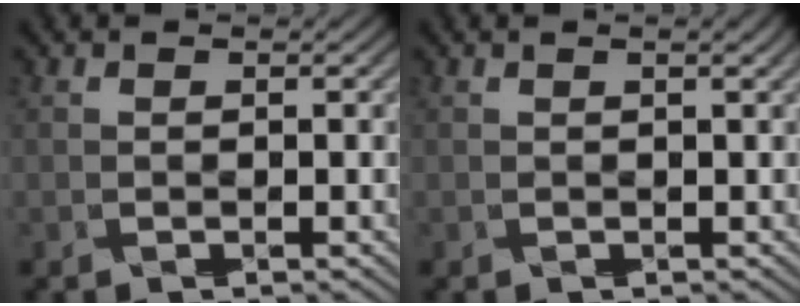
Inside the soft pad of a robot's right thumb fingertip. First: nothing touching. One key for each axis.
{"total": 1.1, "fx": 0.2, "fy": 0.2, "fz": 1.0, "tx": -0.024, "ty": 0.000, "tz": 0.007}